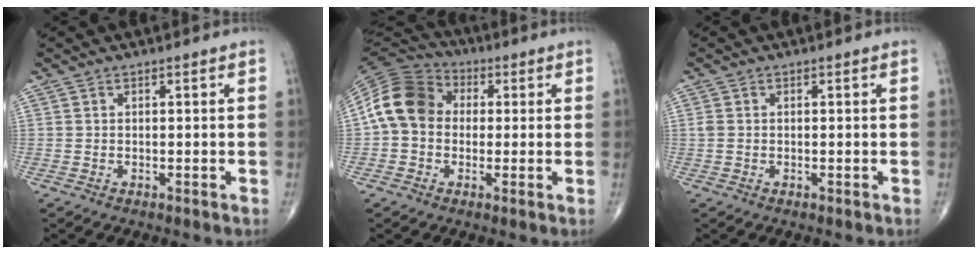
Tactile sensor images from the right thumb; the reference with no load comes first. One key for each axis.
{"total": 12.7, "fx": 0.7, "fy": 10.3, "fz": 7.4, "tx": -0.129, "ty": 0.033, "tz": -0.002}
{"total": 1.2, "fx": -0.1, "fy": 0.9, "fz": 0.8, "tx": -0.023, "ty": 0.000, "tz": -0.001}